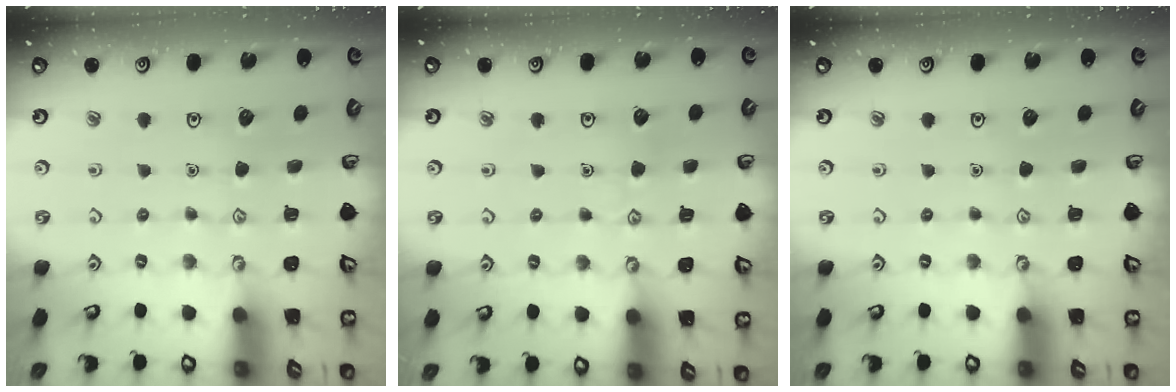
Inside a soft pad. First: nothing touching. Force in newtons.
{"total": 3.5, "press": 3.5, "slide": 0.4}
{"total": 0.0}